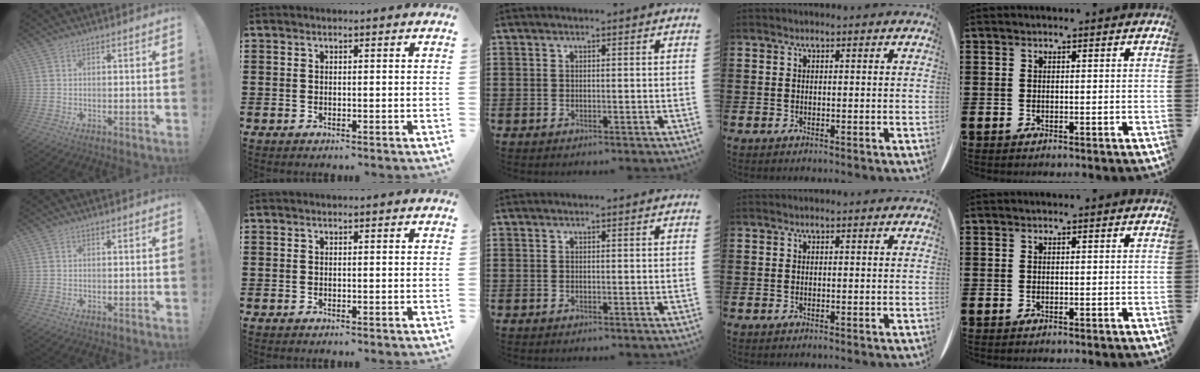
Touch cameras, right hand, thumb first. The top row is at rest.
{}